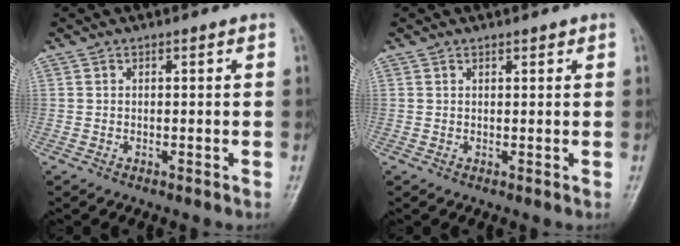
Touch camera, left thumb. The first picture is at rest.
{"total": 0.8, "force": [0.7, 0.3, 0.4], "torque": [-0.006, -0.004, 0.010]}